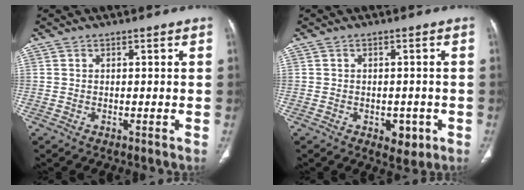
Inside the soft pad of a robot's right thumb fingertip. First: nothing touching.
{"total": 4.2, "force": [-1.5, 2.8, 2.8], "torque": [-0.017, 0.003, -0.011]}